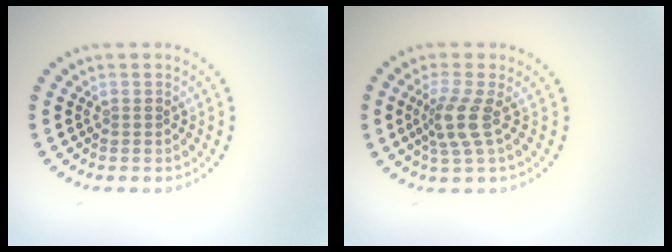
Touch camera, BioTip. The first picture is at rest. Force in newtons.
{"total": 2.9, "press": 2.2, "slide": 1.8}